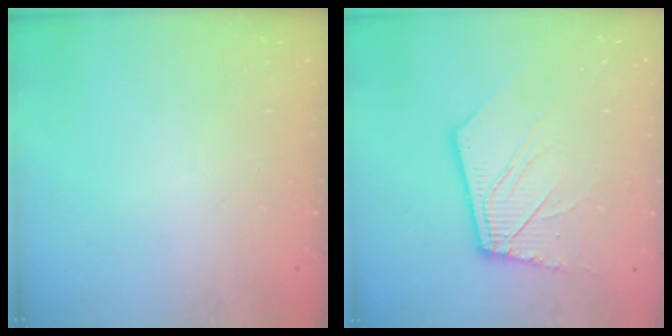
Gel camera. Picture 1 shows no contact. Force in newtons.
{"total": 12.4, "press": 12.3, "slide": 1.7}